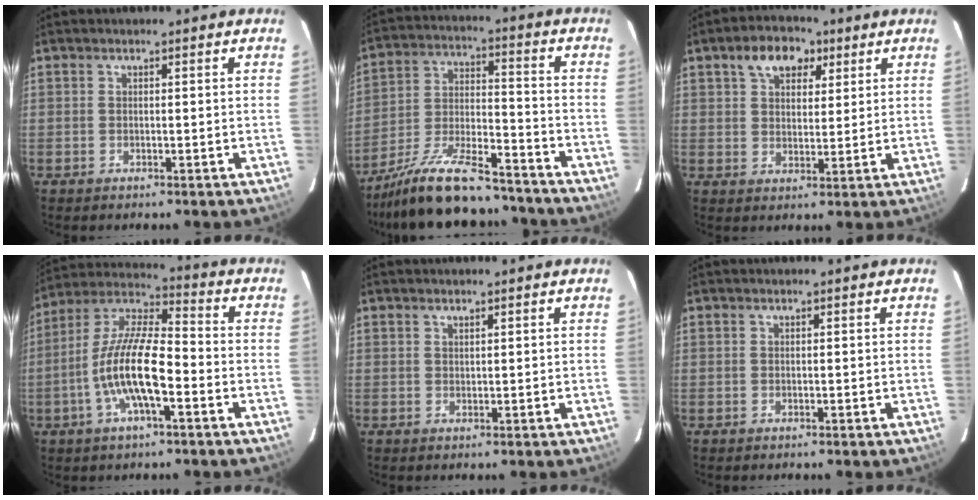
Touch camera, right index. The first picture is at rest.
{"total": 19.5, "force": [-16.3, 4.9, 9.4], "torque": [-0.187, -0.014, -0.265]}
{"total": 8.2, "force": [4.3, 5.1, 4.7], "torque": [-0.079, 0.024, 0.069]}
{"total": 13.9, "force": [-4.5, 3.8, 12.6], "torque": [-0.253, 0.000, -0.090]}
{"total": 0.7, "force": [0.7, 0.3, 0.3], "torque": [-0.005, 0.002, 0.012]}
{"total": 0.0}